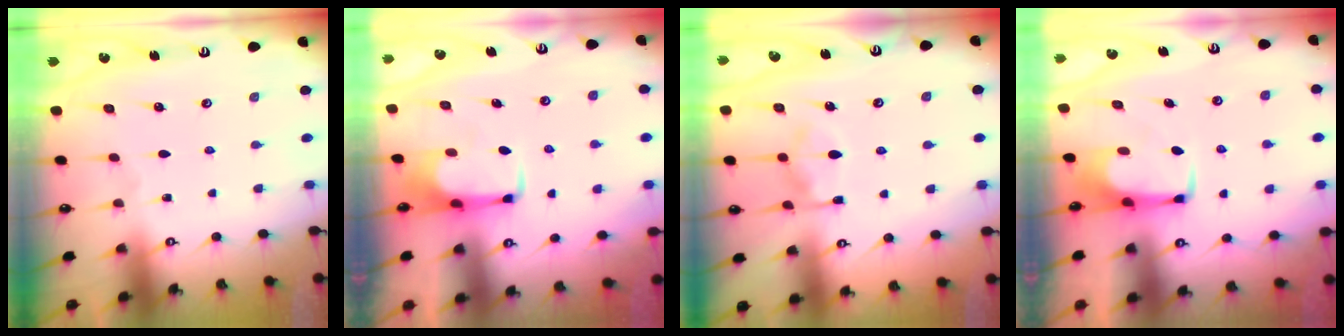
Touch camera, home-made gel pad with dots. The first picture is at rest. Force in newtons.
{"total": 1.5, "press": 1.5, "slide": 0.2}
{"total": 9.4, "press": 9.4, "slide": 0.8}
{"total": 1.7, "press": 1.5, "slide": 0.7}